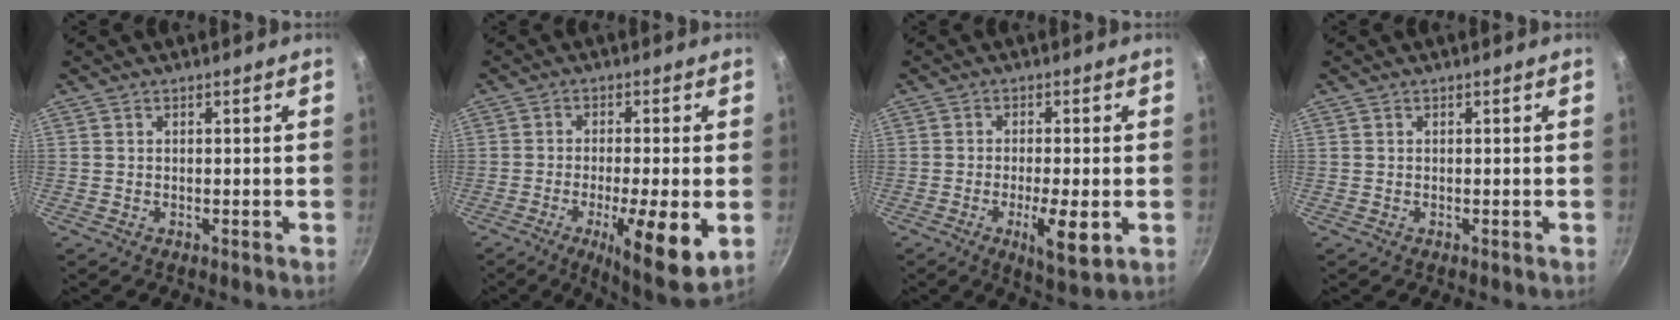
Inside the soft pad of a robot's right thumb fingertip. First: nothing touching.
{"total": 12.6, "force": [-3.5, 2.8, 11.8], "torque": [-0.183, -0.002, -0.052]}
{"total": 6.9, "force": [-2.0, 1.8, 6.3], "torque": [-0.110, -0.001, -0.030]}
{"total": 0.0}